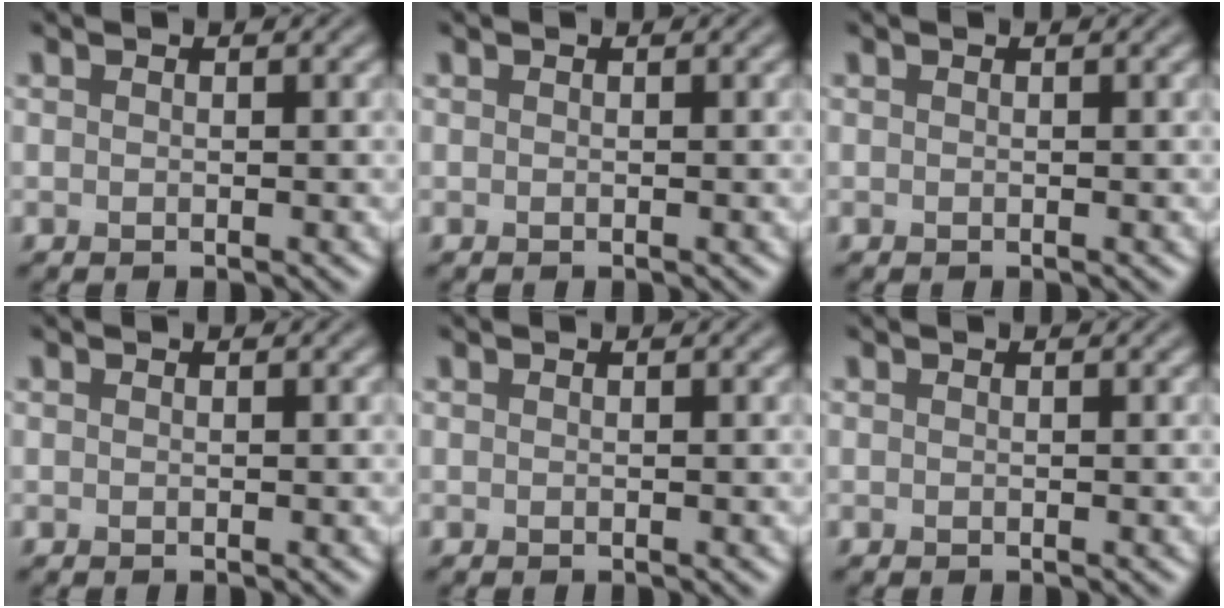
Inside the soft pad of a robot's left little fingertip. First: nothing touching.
{"total": 0.0}
{"total": 0.0}
{"total": 0.0}
{"total": 0.0}
{"total": 0.0}